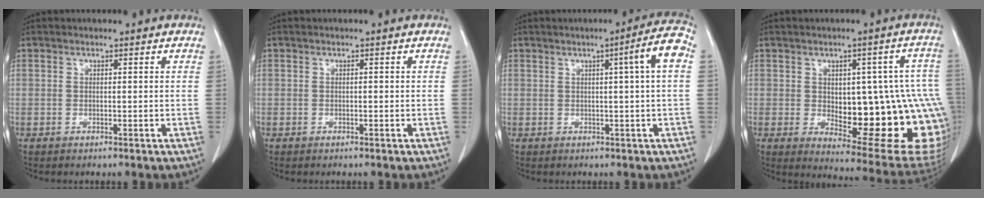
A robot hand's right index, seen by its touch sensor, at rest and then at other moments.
{"total": 0.0}
{"total": 5.4, "force": [0.9, -0.8, 5.3], "torque": [-0.073, 0.006, 0.013]}
{"total": 21.1, "force": [-2.4, 7.7, 19.5], "torque": [-0.170, 0.022, 0.003]}